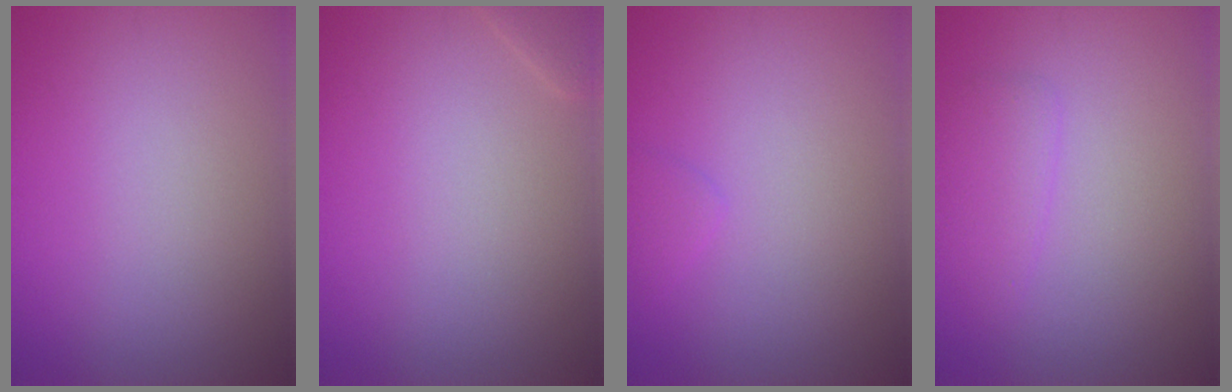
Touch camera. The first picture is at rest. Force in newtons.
{"total": 1.1, "press": 1.1, "slide": 0.1}
{"total": 0.9, "press": 0.9, "slide": 0.1}
{"total": 1.9, "press": 1.9, "slide": 0.1}